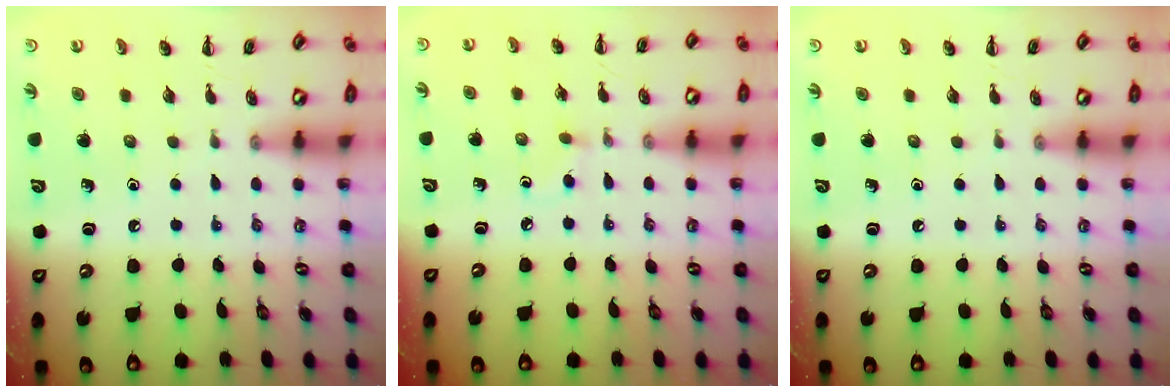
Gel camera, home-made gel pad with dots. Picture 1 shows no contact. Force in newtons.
{"total": 3.9, "press": 3.7, "slide": 1.4}
{"total": 0.0}